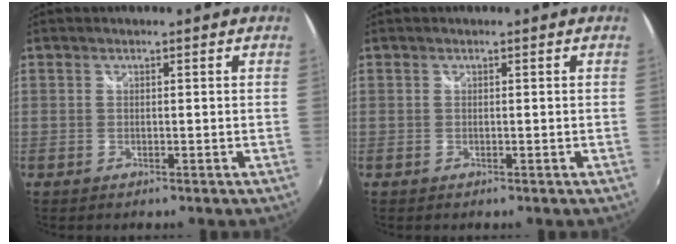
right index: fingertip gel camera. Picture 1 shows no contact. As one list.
[{"total": 0.0}]